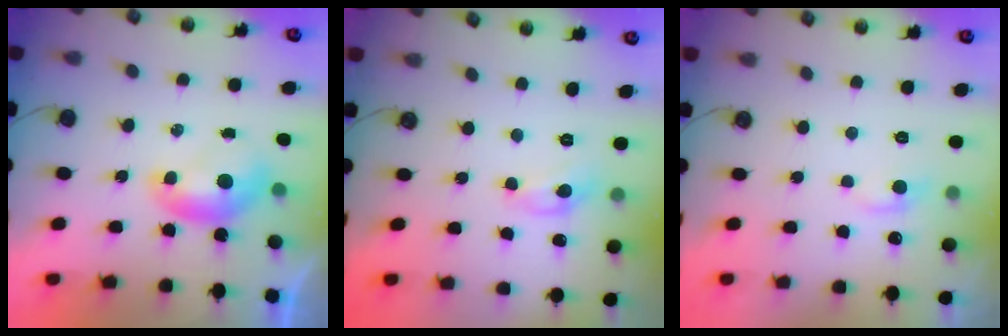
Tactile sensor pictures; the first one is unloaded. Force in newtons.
{"total": 4.2, "press": 4.2, "slide": 0.3}
{"total": 0.8, "press": 0.3, "slide": 0.7}